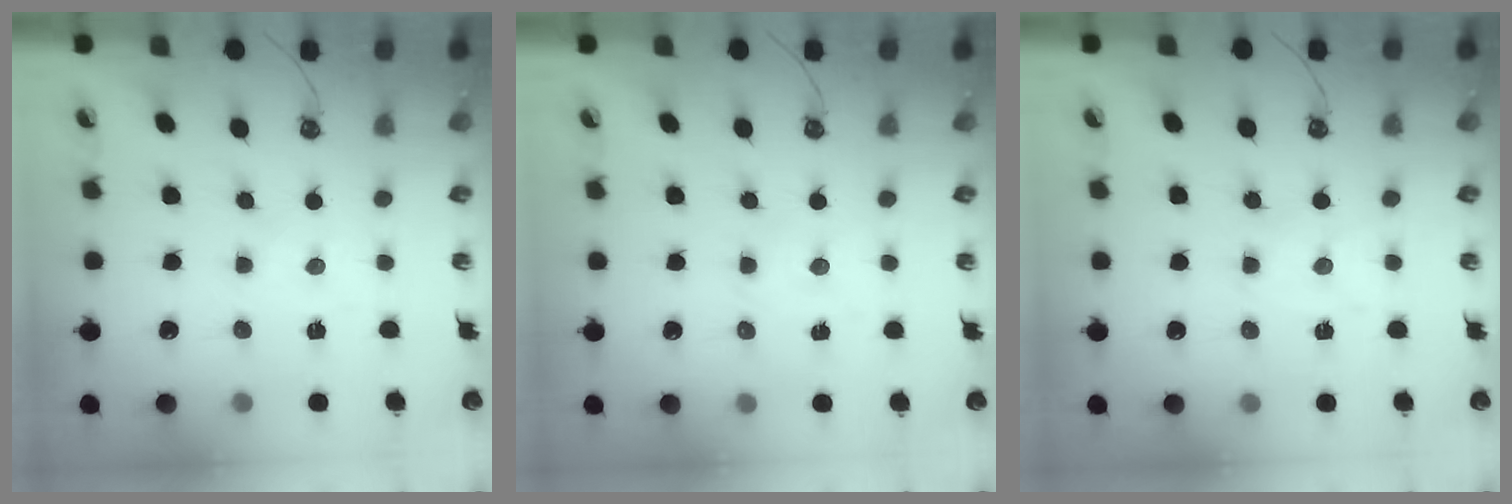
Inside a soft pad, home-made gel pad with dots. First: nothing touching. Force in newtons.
{"total": 1.8, "press": 1.8, "slide": 0.0}
{"total": 2.4, "press": 2.3, "slide": 0.5}